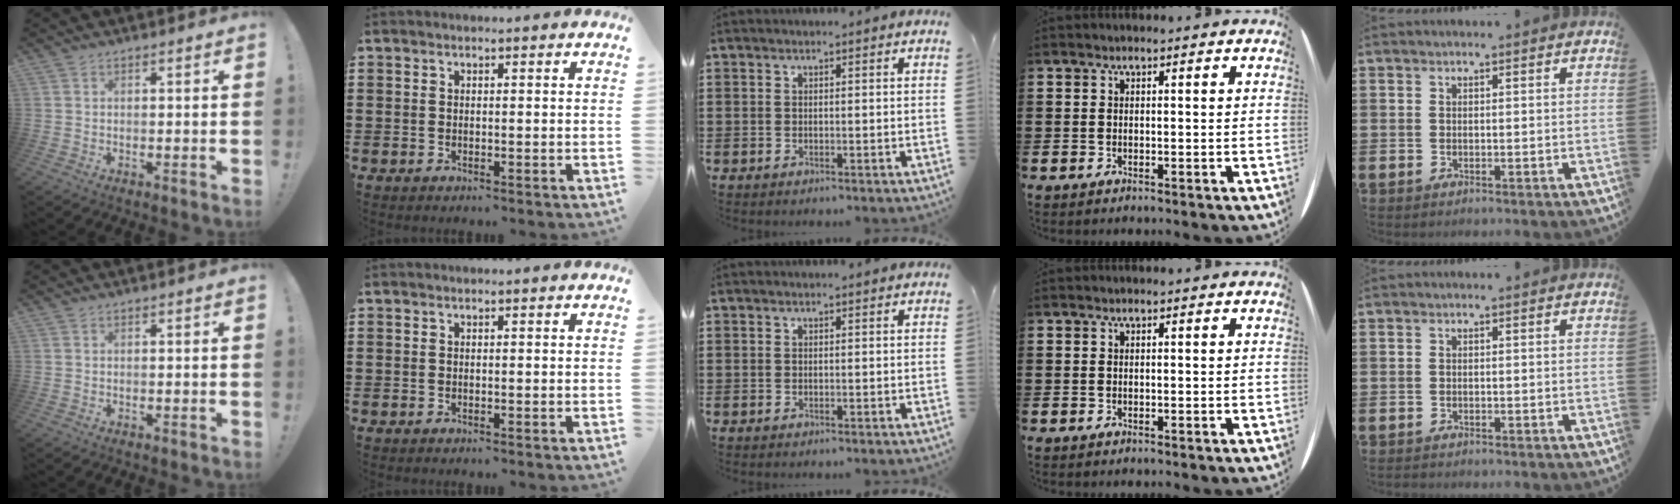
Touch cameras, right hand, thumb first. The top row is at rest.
{}